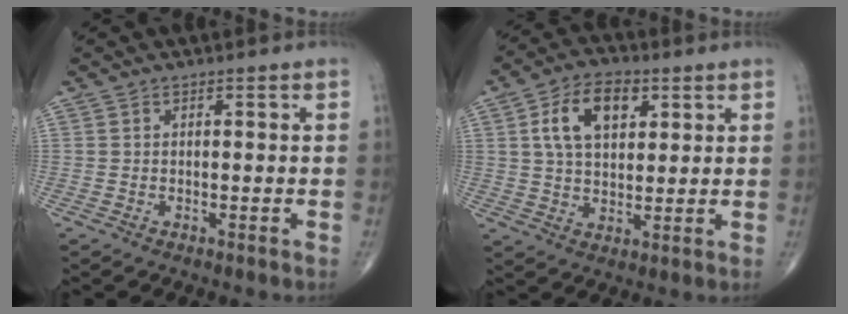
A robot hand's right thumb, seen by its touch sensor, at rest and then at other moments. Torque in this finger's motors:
{"motor_torque": [0.99, 1.06, 0.43, 0.25, 0.09]}